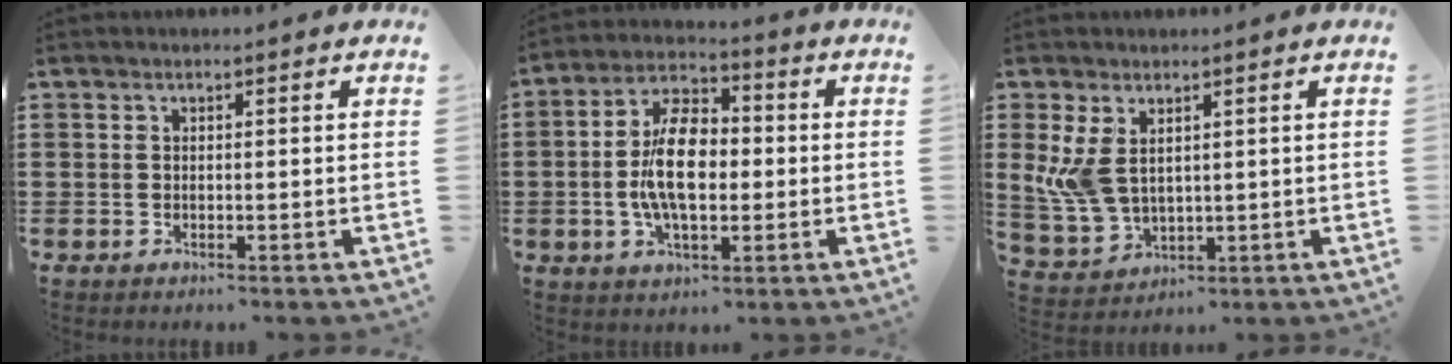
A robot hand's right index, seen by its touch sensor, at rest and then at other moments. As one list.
[{"total": 10.2, "force": [-0.8, 5.3, 8.7], "torque": [-0.175, 0.007, -0.019]}, {"total": 5.6, "force": [1.6, 3.5, 4.0], "torque": [-0.113, -0.002, 0.025]}]